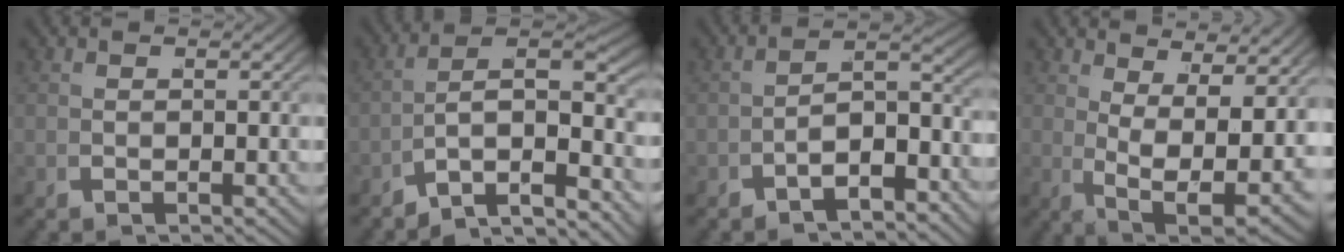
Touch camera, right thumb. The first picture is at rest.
{"total": 11.0, "force": [-2.2, 7.4, 7.9], "torque": [-0.152, -0.039, -0.028]}
{"total": 5.5, "force": [-2.0, 2.8, 4.3], "torque": [-0.069, -0.013, -0.027]}
{"total": 8.9, "force": [1.0, 5.2, 7.1], "torque": [-0.124, -0.036, 0.034]}